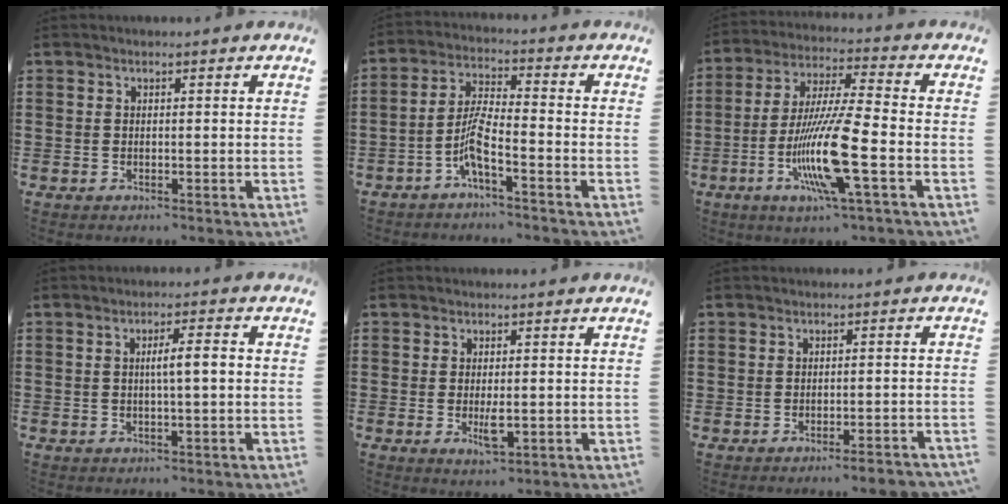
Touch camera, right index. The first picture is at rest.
{"total": 5.8, "force": [-3.3, 0.5, 4.6], "torque": [-0.115, -0.011, -0.070]}
{"total": 14.1, "force": [-4.8, 1.2, 13.2], "torque": [-0.279, -0.015, -0.098]}
{"total": 3.6, "force": [0.0, 0.4, 3.6], "torque": [-0.064, 0.000, -0.003]}
{"total": 3.1, "force": [-0.4, 1.0, 2.9], "torque": [-0.058, -0.004, -0.008]}
{"total": 1.9, "force": [-1.8, 0.1, 0.7], "torque": [-0.013, 0.000, -0.035]}